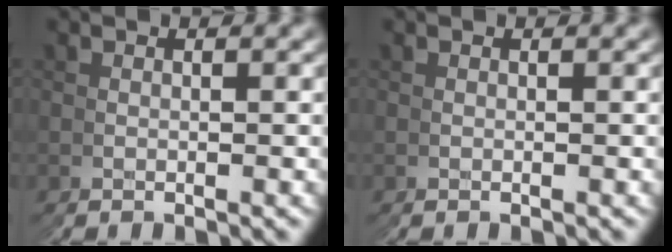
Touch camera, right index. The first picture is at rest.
{"total": 0.0}